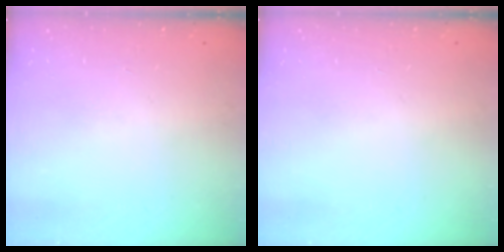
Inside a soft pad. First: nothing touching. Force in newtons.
{"total": 0.0}